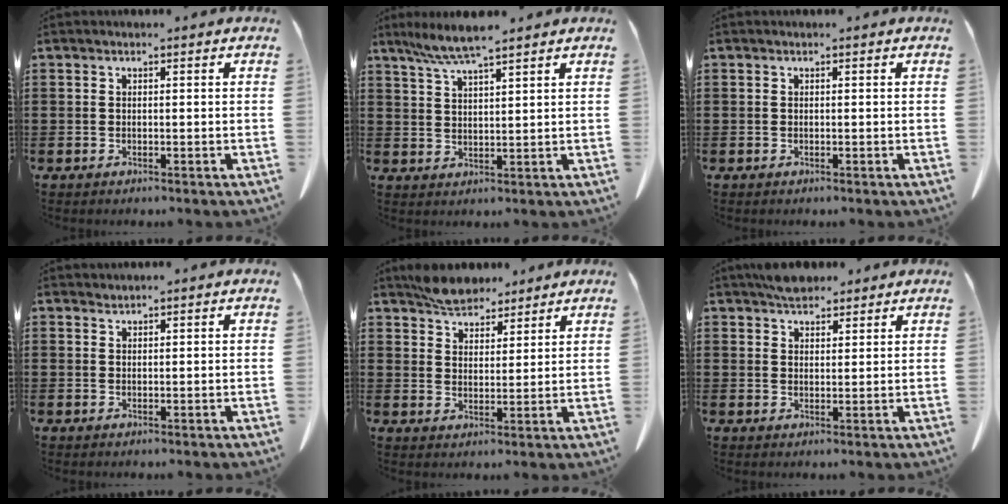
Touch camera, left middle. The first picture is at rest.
{"total": 5.6, "force": [4.3, 0.2, 3.5], "torque": [-0.080, -0.008, 0.077]}
{"total": 0.0}
{"total": 0.8, "force": [0.8, 0.0, 0.0], "torque": [-0.002, -0.002, 0.017]}
{"total": 5.4, "force": [5.0, 1.8, 0.9], "torque": [-0.033, -0.009, 0.097]}
{"total": 3.6, "force": [3.1, 1.3, 1.2], "torque": [-0.022, -0.002, 0.057]}